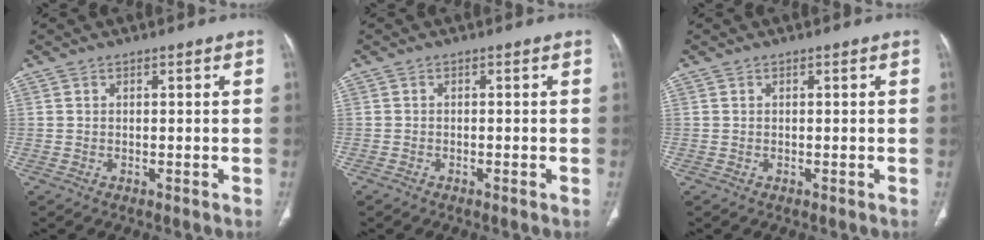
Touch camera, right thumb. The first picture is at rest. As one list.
[{"total": 0.8, "force": [-0.5, 0.2, 0.6], "torque": [-0.009, -0.001, -0.010]}, {"total": 0.0}]